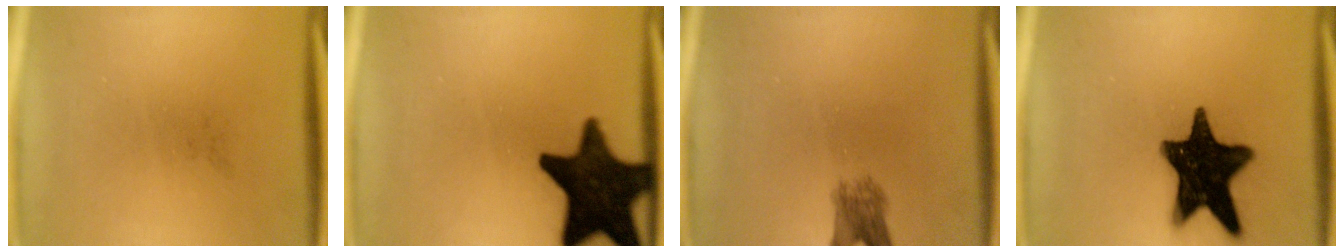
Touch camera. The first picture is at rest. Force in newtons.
{"total": 17.8}
{"total": 3.4}
{"total": 18.1}